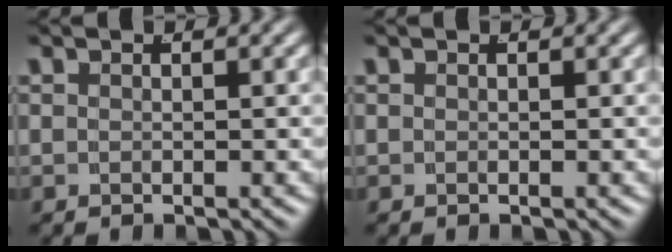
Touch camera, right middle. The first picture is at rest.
{"total": 0.0}